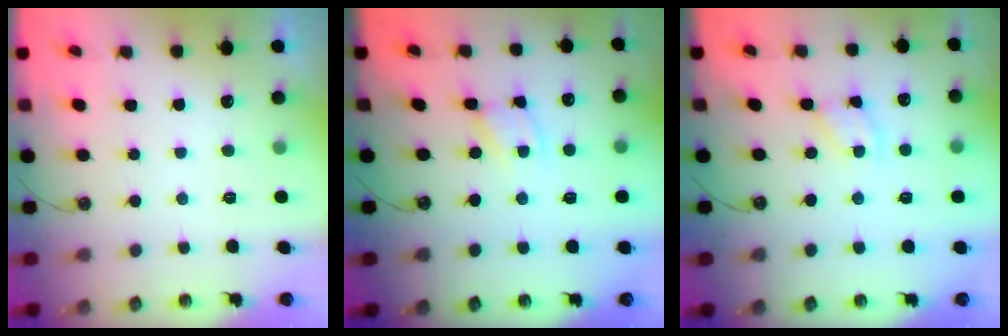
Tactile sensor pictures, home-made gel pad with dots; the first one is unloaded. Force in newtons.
{"total": 2.7, "press": 2.7, "slide": 0.1}
{"total": 2.7, "press": 2.7, "slide": 0.4}